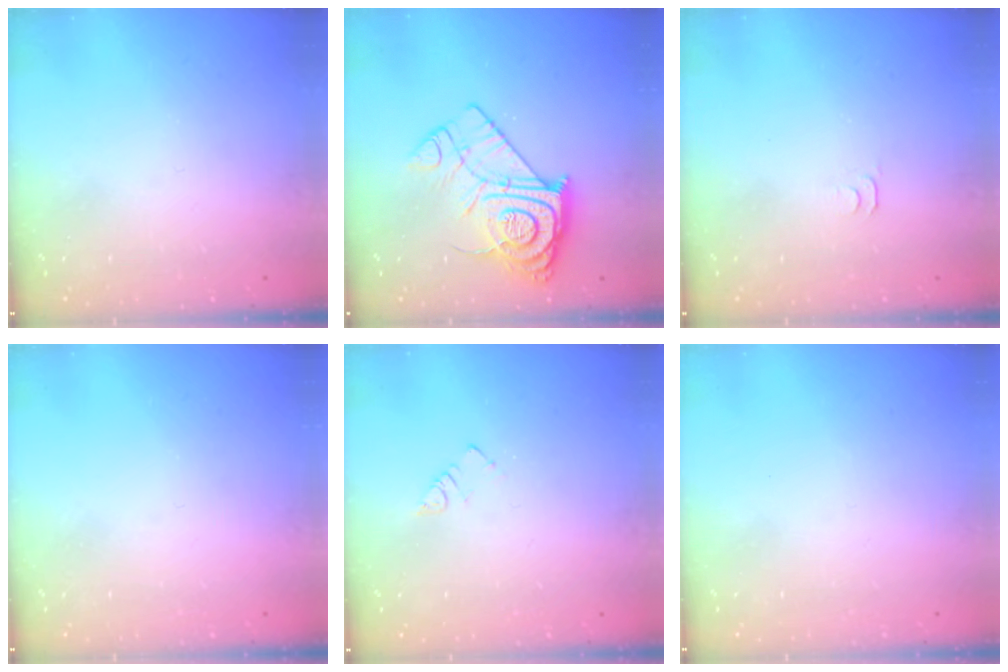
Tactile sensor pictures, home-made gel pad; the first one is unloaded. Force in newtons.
{"total": 14.6, "press": 14.5, "slide": 1.4}
{"total": 2.8, "press": 2.7, "slide": 0.5}
{"total": 0.0}
{"total": 2.3, "press": 2.3, "slide": 0.4}
{"total": 1.7, "press": 1.6, "slide": 0.1}